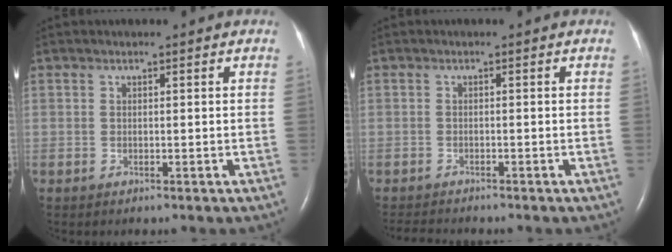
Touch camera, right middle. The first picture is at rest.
{"total": 3.1, "force": [-3.0, 0.1, 0.8], "torque": [-0.012, -0.012, -0.048]}